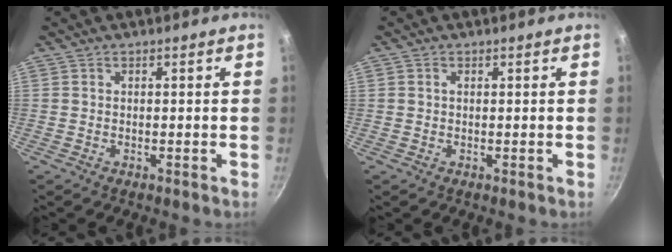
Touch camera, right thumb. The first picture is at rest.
{"total": 0.6, "force": [0.2, 0.5, 0.4], "torque": [-0.007, 0.003, 0.002]}